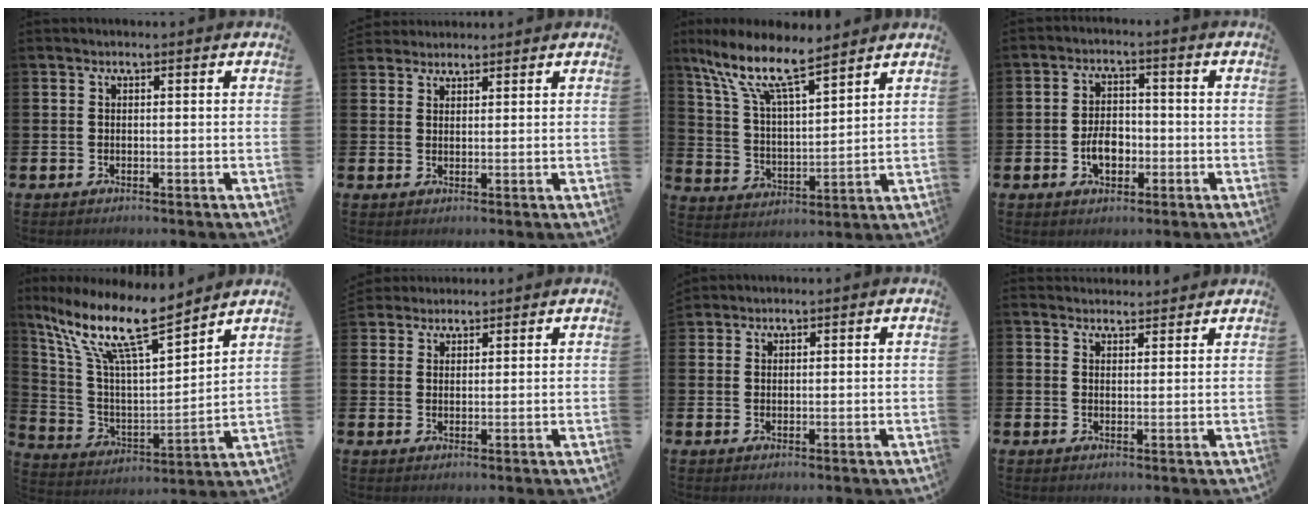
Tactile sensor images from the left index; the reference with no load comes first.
{"total": 2.4, "force": [2.3, 0.7, -0.3], "torque": [0.001, -0.006, 0.045]}
{"total": 10.9, "force": [8.8, 2.7, 5.8], "torque": [-0.141, -0.041, 0.152]}
{"total": 4.3, "force": [-1.2, 2.8, 3.0], "torque": [-0.045, 0.002, -0.026]}
{"total": 13.3, "force": [10.1, 2.5, 8.2], "torque": [-0.196, -0.054, 0.172]}
{"total": 3.1, "force": [3.0, 0.8, -0.4], "torque": [0.000, -0.008, 0.057]}
{"total": 1.7, "force": [1.6, 0.5, -0.1], "torque": [0.008, -0.002, 0.031]}
{"total": 2.9, "force": [2.8, 0.6, -0.2], "torque": [0.002, -0.014, 0.052]}